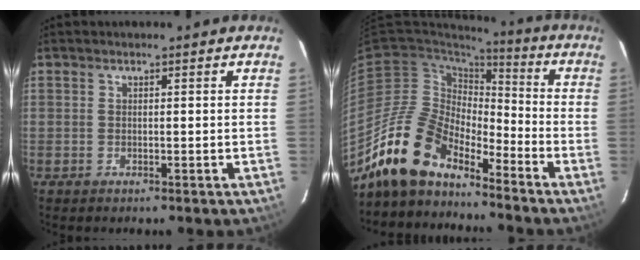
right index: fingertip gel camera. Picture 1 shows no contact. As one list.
[{"total": 15.4, "force": [-12.7, 5.9, 6.4], "torque": [-0.129, 0.006, -0.245]}]